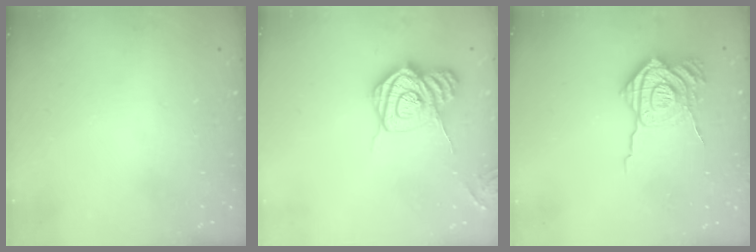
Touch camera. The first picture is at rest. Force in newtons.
{"total": 14.1, "press": 14.0, "slide": 1.3}
{"total": 15.9, "press": 15.9, "slide": 1.5}